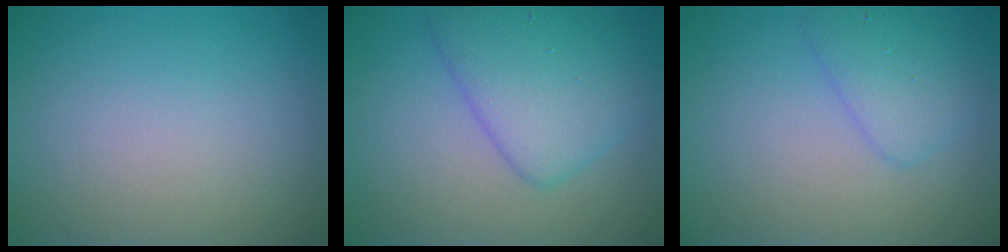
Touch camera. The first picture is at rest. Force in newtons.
{"total": 5.5, "press": 5.5, "slide": 0.2}
{"total": 2.8, "press": 2.8, "slide": 0.1}